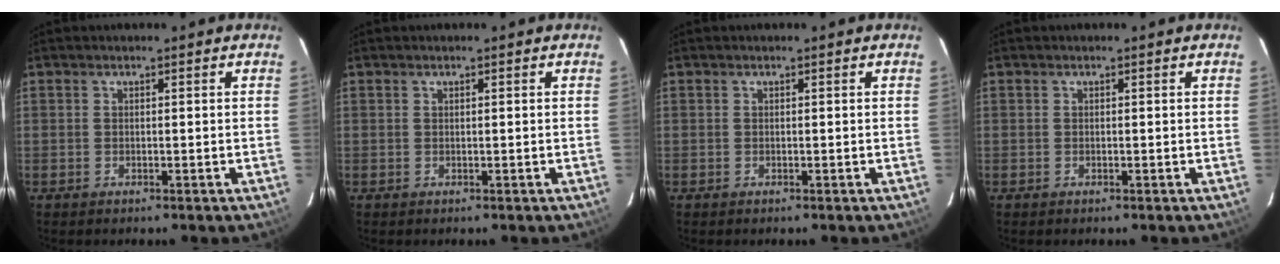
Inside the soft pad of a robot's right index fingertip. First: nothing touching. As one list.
[{"total": 0.0}, {"total": 0.0}, {"total": 0.0}]